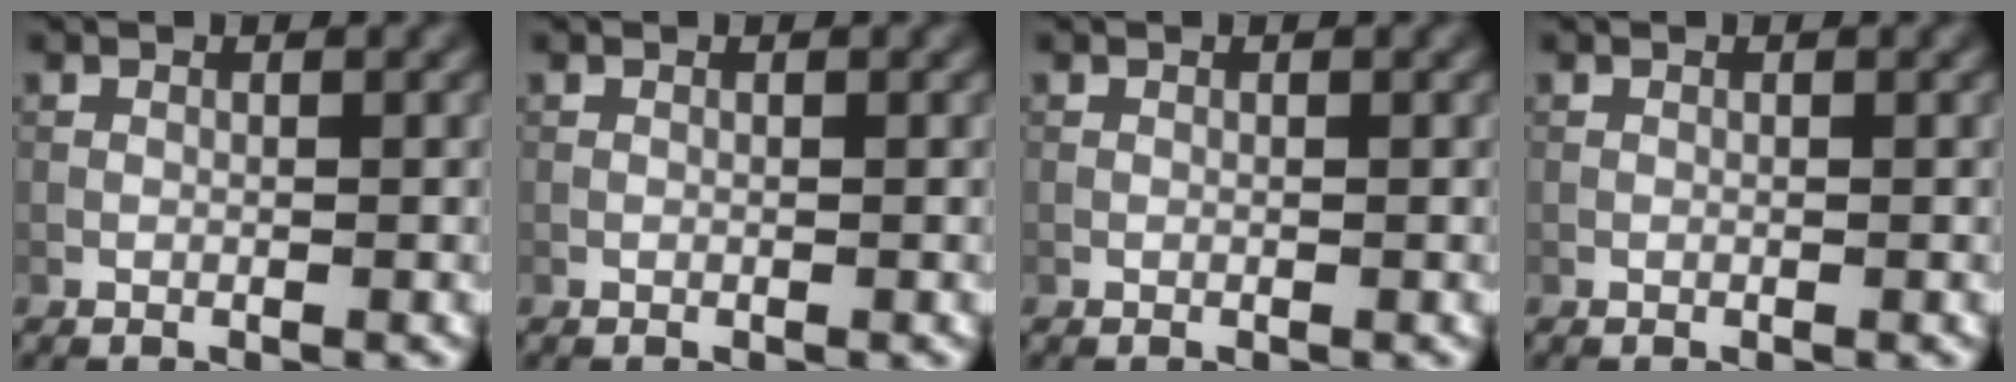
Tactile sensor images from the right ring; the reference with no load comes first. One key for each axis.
{"total": 0.0}
{"total": 0.0}
{"total": 0.0}